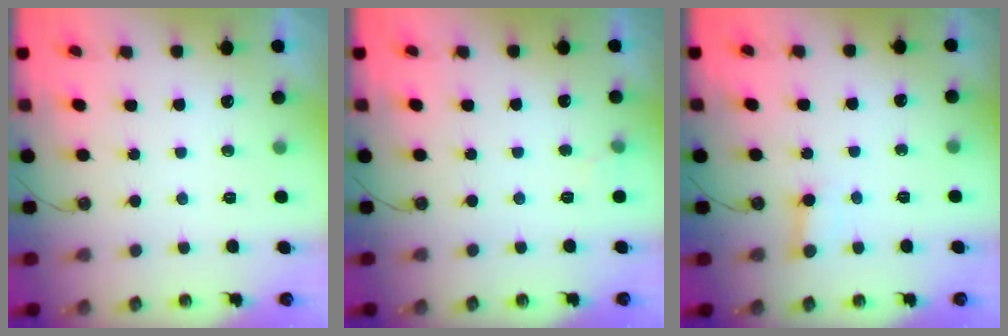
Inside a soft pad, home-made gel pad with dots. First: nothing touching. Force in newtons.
{"total": 3.4, "press": 3.4, "slide": 0.5}
{"total": 2.7, "press": 2.7, "slide": 0.2}